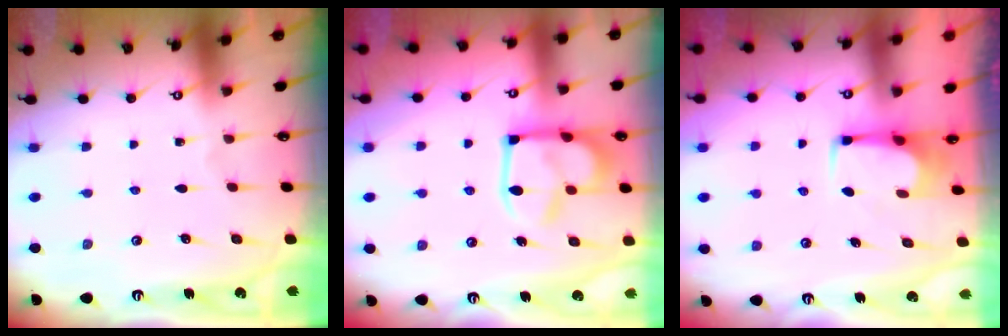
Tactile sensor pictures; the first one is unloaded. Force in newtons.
{"total": 12.7, "press": 12.6, "slide": 1.1}
{"total": 2.3, "press": 2.3, "slide": 0.4}